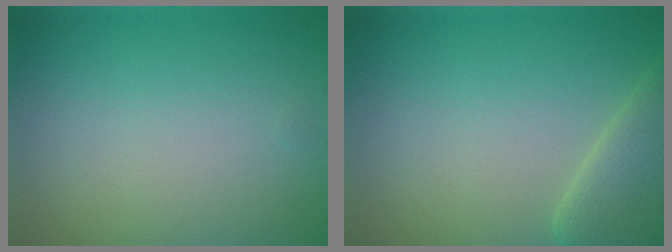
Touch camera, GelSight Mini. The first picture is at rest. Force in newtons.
{"total": 4.4, "press": 4.4, "slide": 0.6}